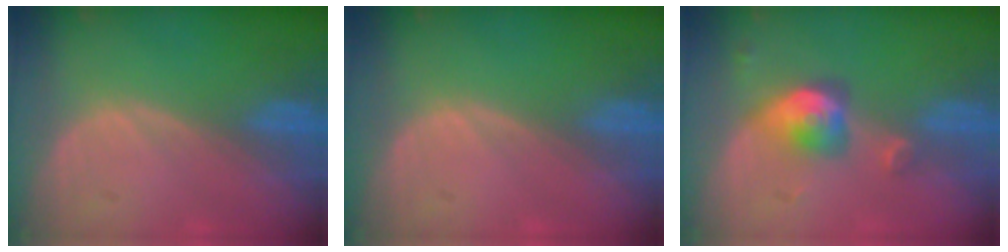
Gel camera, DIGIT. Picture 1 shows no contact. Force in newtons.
{"total": 0.0}
{"total": 5.1, "press": 4.7, "slide": 2.0}